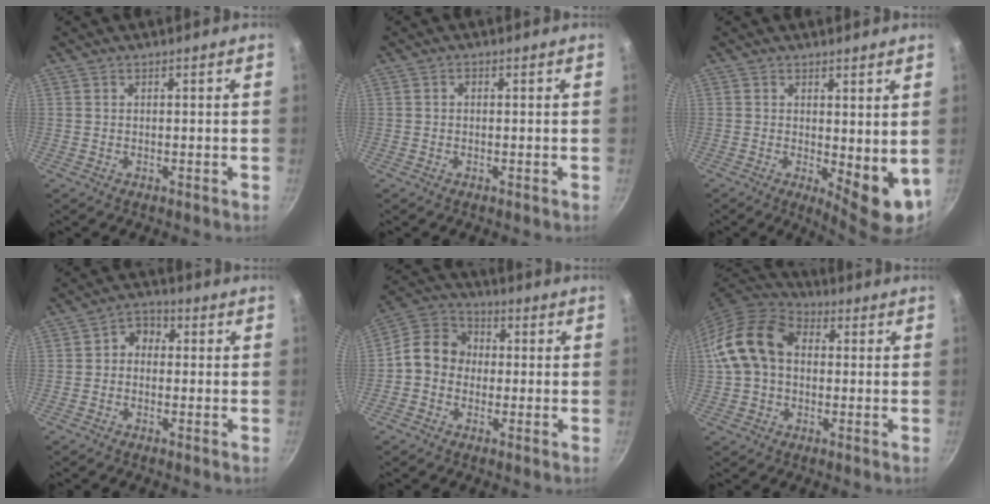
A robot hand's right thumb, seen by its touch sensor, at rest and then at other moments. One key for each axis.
{"total": 0.6, "fx": -0.1, "fy": 0.5, "fz": 0.4, "tx": -0.006, "ty": 0.005, "tz": -0.001}
{"total": 7.8, "fx": 0.6, "fy": 3.4, "fz": 7.1, "tx": -0.080, "ty": -0.014, "tz": 0.016}
{"total": 4.3, "fx": 0.0, "fy": 3.6, "fz": 2.4, "tx": -0.016, "ty": 0.013, "tz": -0.015}
{"total": 9.5, "fx": -0.6, "fy": 8.2, "fz": 4.8, "tx": -0.054, "ty": 0.031, "tz": -0.038}
{"total": 14.3, "fx": 1.0, "fy": 10.6, "fz": 9.5, "tx": -0.156, "ty": 0.033, "tz": 0.003}